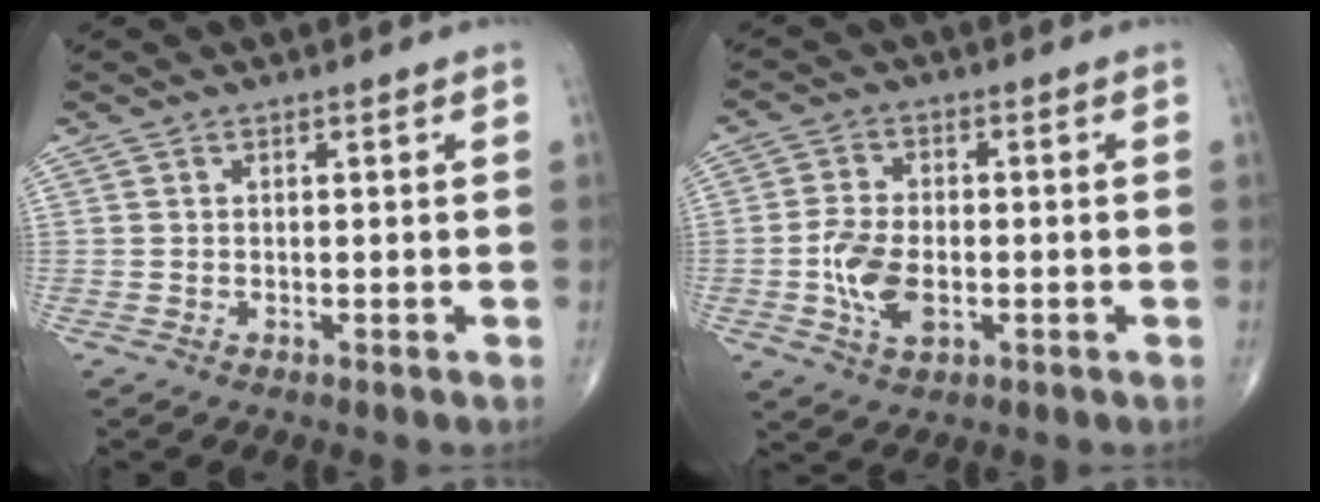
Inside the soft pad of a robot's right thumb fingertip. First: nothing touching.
{"total": 8.1, "force": [-1.8, 4.6, 6.4], "torque": [-0.124, 0.003, -0.032]}